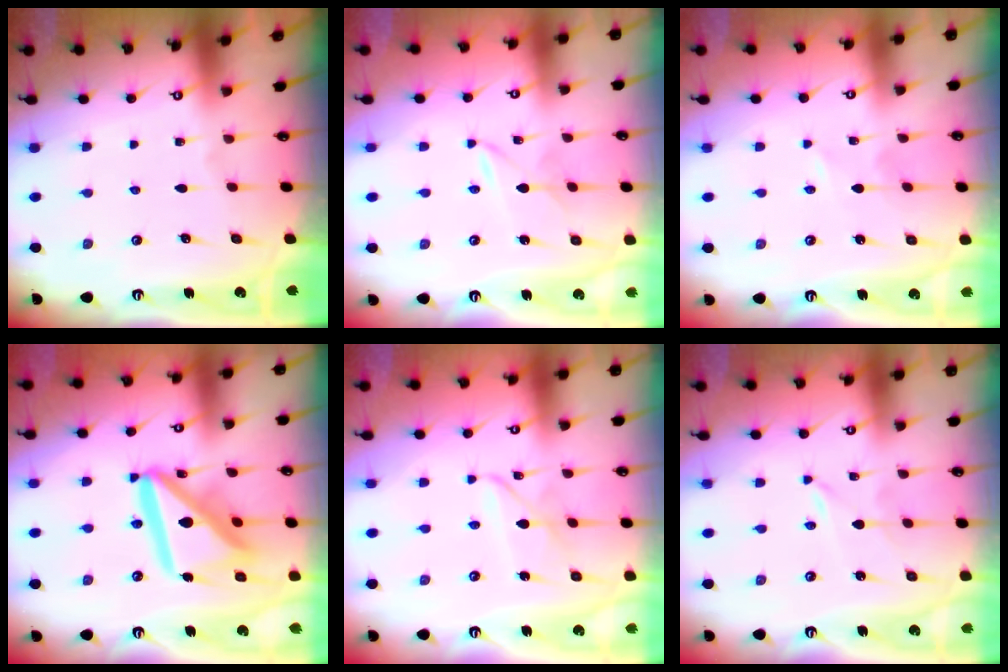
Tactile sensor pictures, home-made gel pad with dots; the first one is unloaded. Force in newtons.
{"total": 1.6, "press": 1.6, "slide": 0.2}
{"total": 0.0}
{"total": 18.4, "press": 18.3, "slide": 2.0}
{"total": 4.3, "press": 4.2, "slide": 0.4}
{"total": 0.0}